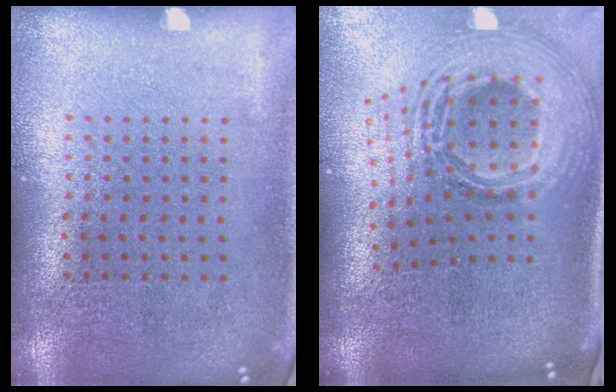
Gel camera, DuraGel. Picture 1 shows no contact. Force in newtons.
{"total": 2.9, "press": 2.1, "slide": 2.1}